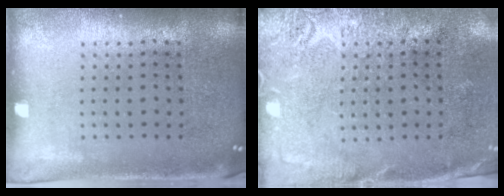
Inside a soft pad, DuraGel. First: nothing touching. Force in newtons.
{"total": 2.8, "press": 2.3, "slide": 1.5}